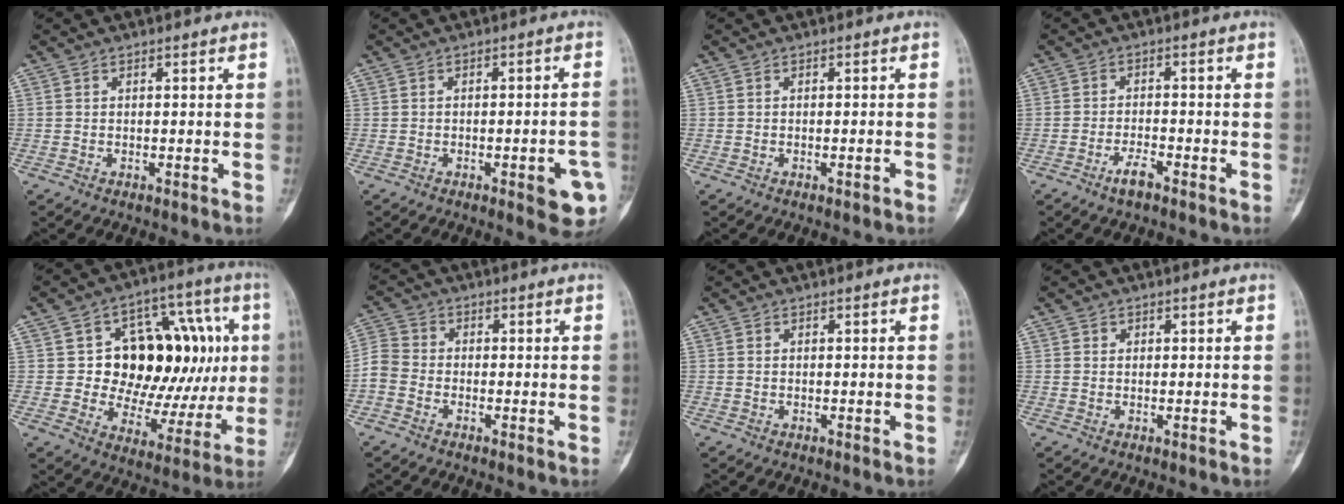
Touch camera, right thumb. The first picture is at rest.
{"total": 7.6, "force": [-2.9, 2.2, 6.7], "torque": [-0.066, 0.012, -0.029]}
{"total": 0.9, "force": [-0.7, 0.2, 0.6], "torque": [-0.010, 0.008, -0.006]}
{"total": 3.2, "force": [-2.3, 0.9, 2.0], "torque": [-0.037, 0.014, -0.045]}
{"total": 23.8, "force": [3.3, 14.8, 18.3], "torque": [-0.192, 0.018, 0.062]}
{"total": 4.7, "force": [-1.8, 3.7, 2.2], "torque": [-0.044, 0.013, -0.049]}
{"total": 0.0}
{"total": 0.8, "force": [0.3, 0.8, 0.1], "torque": [0.008, 0.001, 0.003]}